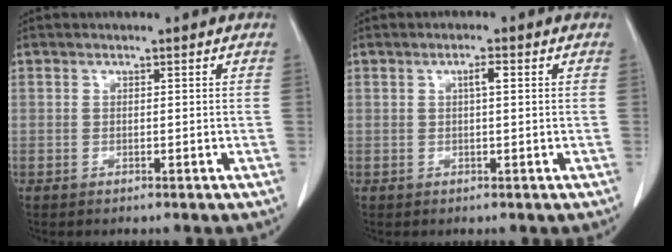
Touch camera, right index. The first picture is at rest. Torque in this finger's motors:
{"motor_torque": [0.14, -0.10, 0.04, 0.02]}